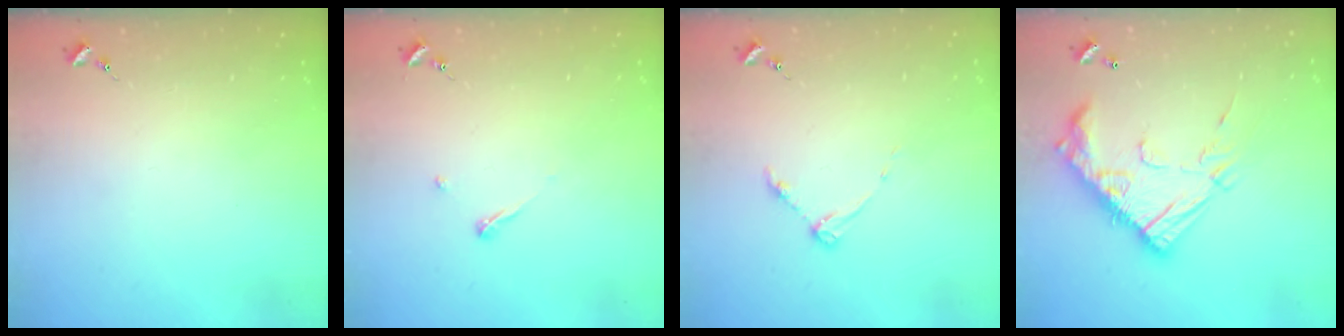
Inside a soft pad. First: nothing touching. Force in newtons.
{"total": 3.6, "press": 3.6, "slide": 0.4}
{"total": 4.9, "press": 4.8, "slide": 0.7}
{"total": 20.8, "press": 20.8, "slide": 0.6}